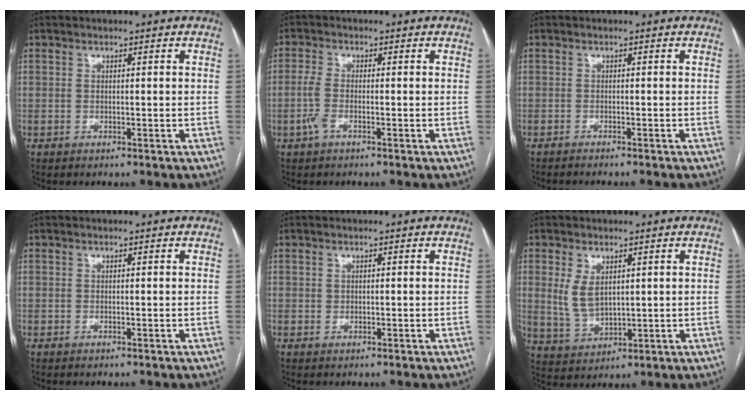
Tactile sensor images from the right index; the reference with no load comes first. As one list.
[{"total": 3.0, "force": [-1.2, 1.0, 2.5], "torque": [-0.068, -0.002, -0.030]}, {"total": 3.6, "force": [-3.3, 0.1, 1.5], "torque": [-0.019, -0.003, -0.042]}, {"total": 0.0}, {"total": 0.5, "force": [0.3, 0.5, 0.0], "torque": [0.007, 0.002, 0.004]}, {"total": 5.4, "force": [1.5, 3.1, 4.1], "torque": [-0.091, 0.000, 0.043]}]